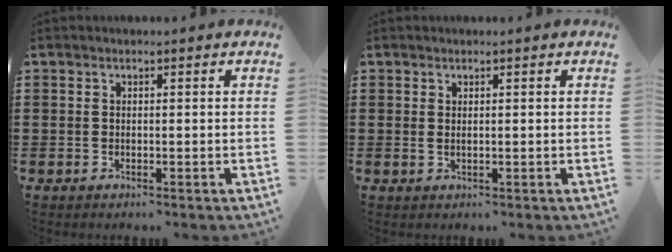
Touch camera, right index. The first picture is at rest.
{"total": 0.8, "force": [0.3, 0.1, 0.7], "torque": [-0.014, 0.000, 0.005]}